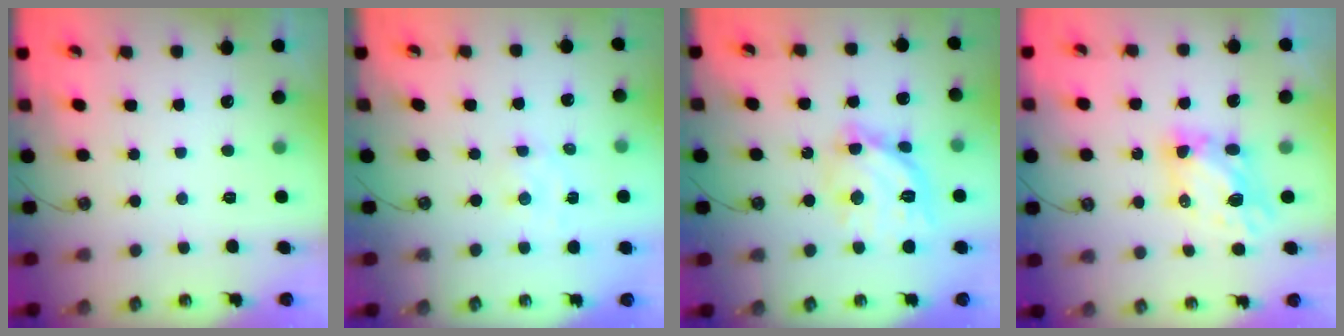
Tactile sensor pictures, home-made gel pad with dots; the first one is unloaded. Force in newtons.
{"total": 1.9, "press": 1.9, "slide": 0.3}
{"total": 14.3, "press": 14.2, "slide": 0.9}
{"total": 5.8, "press": 5.8, "slide": 0.4}